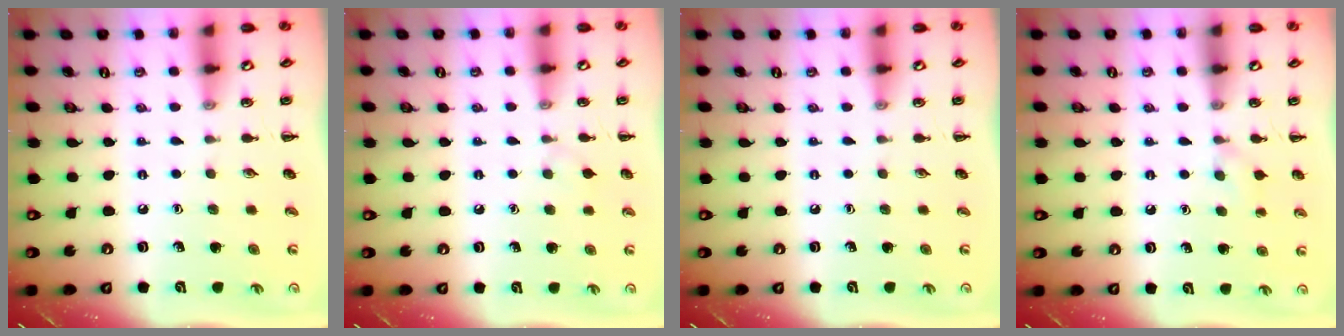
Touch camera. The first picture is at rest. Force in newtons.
{"total": 3.7, "press": 3.4, "slide": 1.5}
{"total": 0.0}
{"total": 6.3, "press": 6.0, "slide": 1.9}